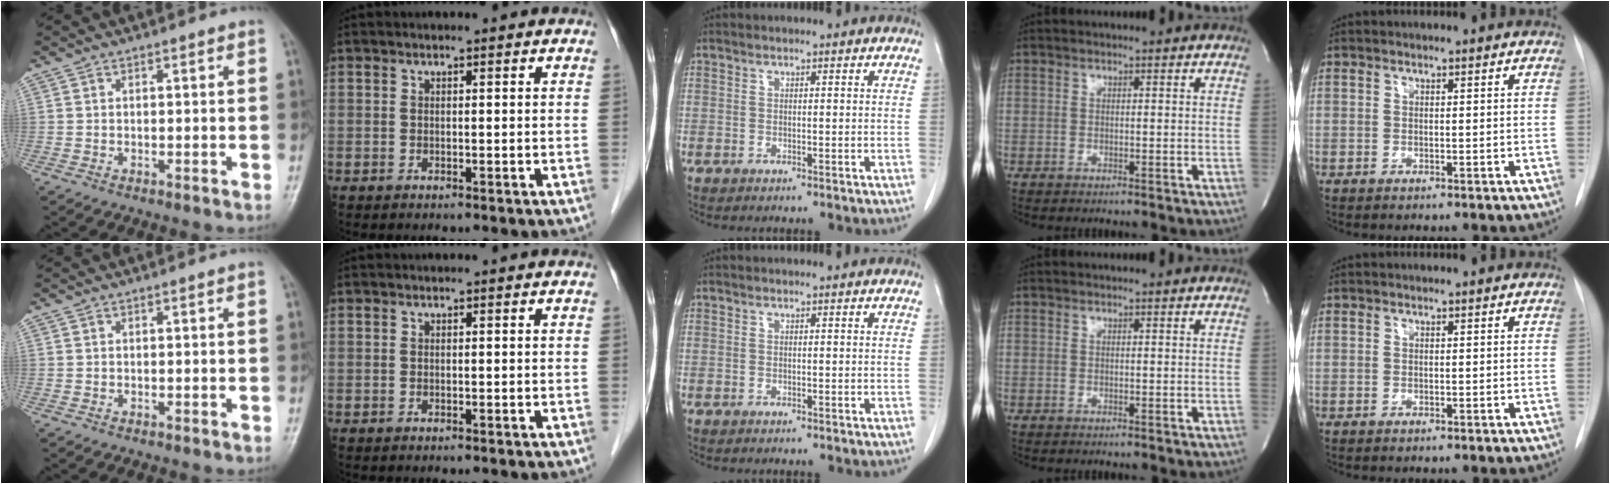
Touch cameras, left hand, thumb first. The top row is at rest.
{}